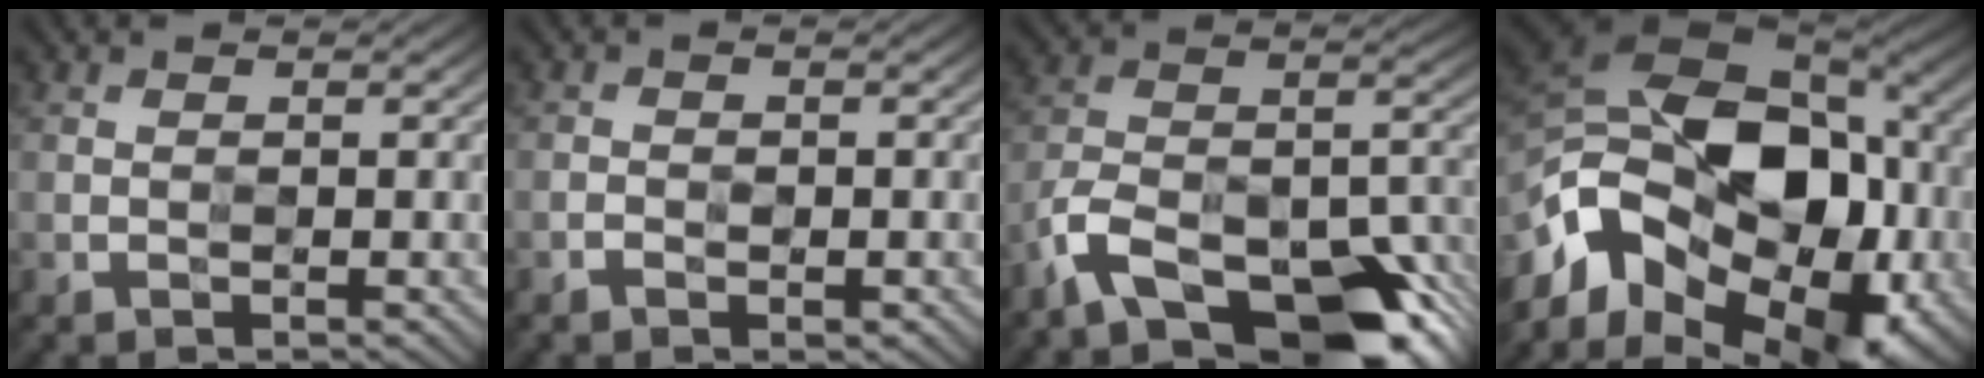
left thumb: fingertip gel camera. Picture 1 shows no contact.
{"total": 1.0, "force": [-0.6, 0.6, 0.5], "torque": [-0.008, -0.002, -0.013]}
{"total": 14.8, "force": [-10.1, 6.4, 8.8], "torque": [-0.176, -0.010, -0.176]}
{"total": 20.3, "force": [-5.5, 13.7, 13.9], "torque": [-0.301, -0.021, -0.089]}